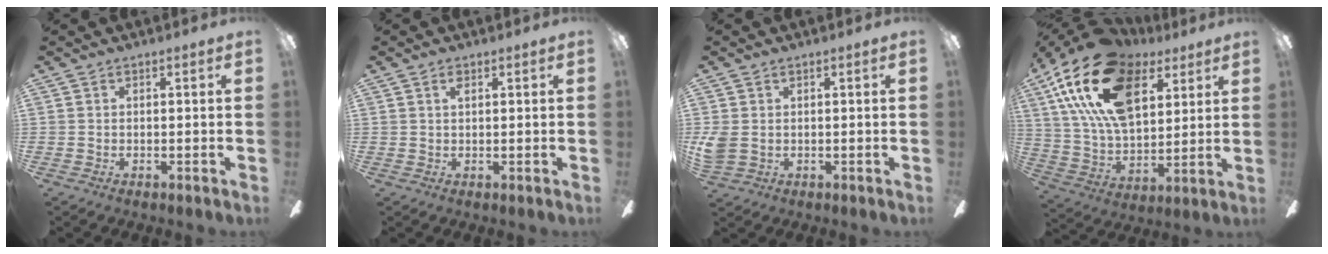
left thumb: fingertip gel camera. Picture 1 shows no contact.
{"total": 1.3, "force": [0.7, 0.6, 0.9], "torque": [-0.014, -0.002, 0.012]}
{"total": 3.4, "force": [0.5, 2.6, 2.2], "torque": [-0.054, -0.001, 0.009]}
{"total": 25.3, "force": [12.9, 14.0, 16.6], "torque": [-0.338, -0.048, 0.226]}